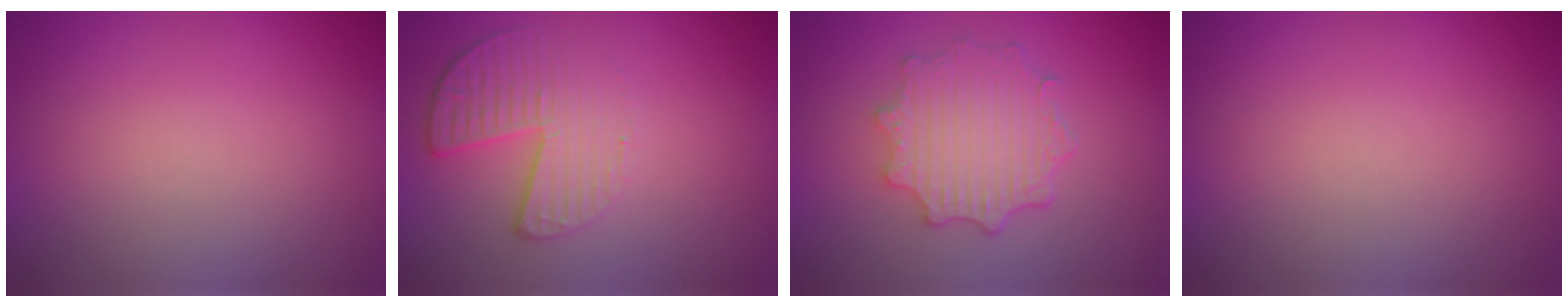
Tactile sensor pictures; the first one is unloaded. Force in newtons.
{"total": 3.5, "press": 2.6, "slide": 2.4}
{"total": 4.6, "press": 3.8, "slide": 2.7}
{"total": 0.0}